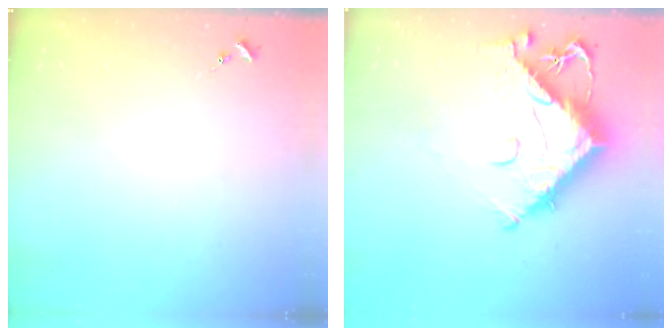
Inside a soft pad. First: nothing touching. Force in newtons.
{"total": 17.1, "press": 17.0, "slide": 1.9}